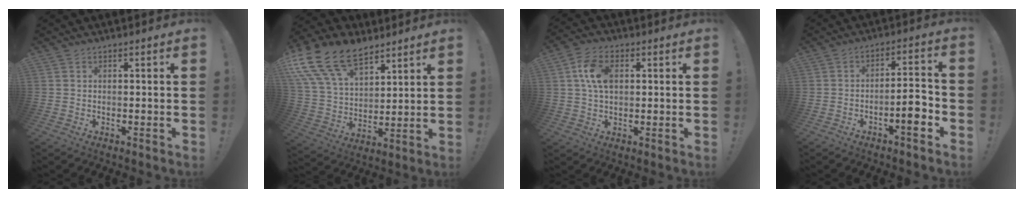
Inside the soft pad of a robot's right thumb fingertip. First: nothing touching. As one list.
[{"total": 18.5, "force": [11.9, 10.5, 9.5], "torque": [-0.183, -0.072, 0.225]}, {"total": 9.4, "force": [1.9, 5.9, 7.1], "torque": [-0.139, 0.009, 0.037]}, {"total": 8.0, "force": [-3.8, 2.1, 6.8], "torque": [-0.094, 0.015, -0.064]}]